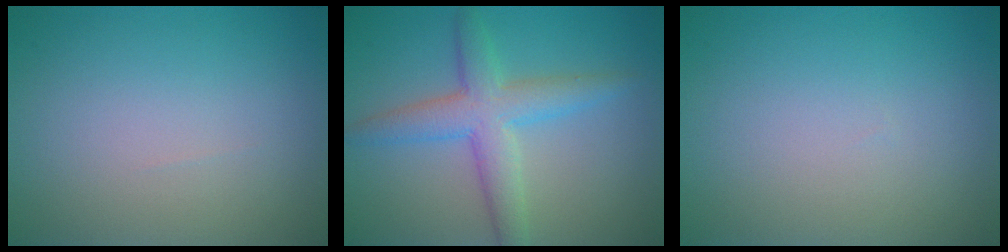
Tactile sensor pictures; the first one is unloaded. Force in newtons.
{"total": 4.7, "press": 4.7, "slide": 0.1}
{"total": 0.0}